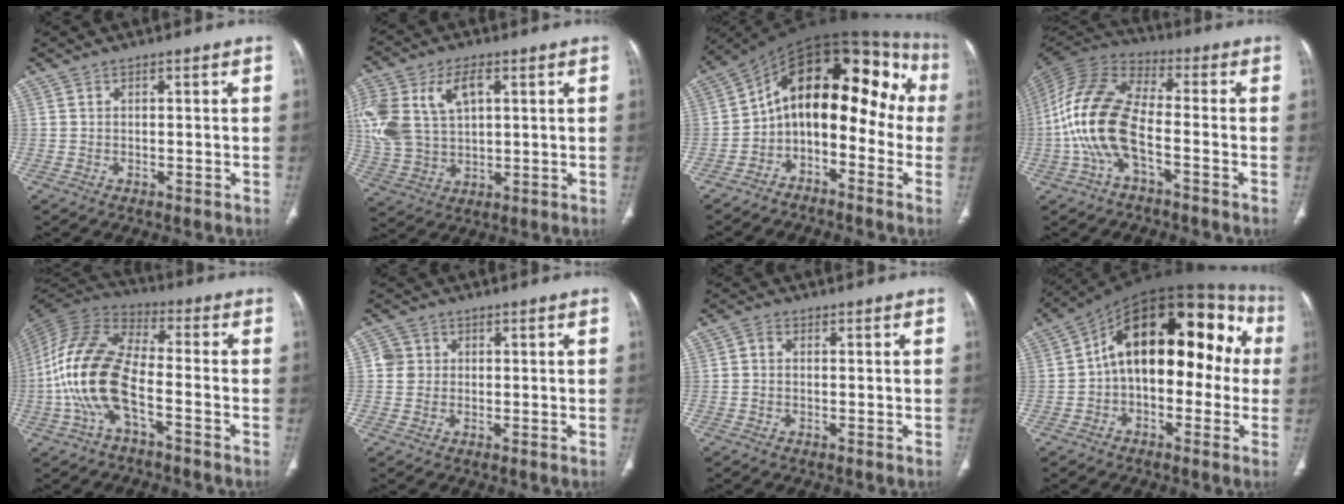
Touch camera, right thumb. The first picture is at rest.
{"total": 18.6, "force": [5.2, 11.9, 13.3], "torque": [-0.315, 0.011, 0.105]}
{"total": 18.8, "force": [-1.9, 10.9, 15.3], "torque": [-0.174, 0.109, -0.040]}
{"total": 15.0, "force": [-4.0, 6.9, 12.7], "torque": [-0.276, 0.038, -0.084]}
{"total": 16.0, "force": [-4.5, 7.2, 13.5], "torque": [-0.291, 0.038, -0.092]}
{"total": 3.1, "force": [0.5, 3.0, 0.6], "torque": [0.009, 0.004, 0.005]}
{"total": 1.5, "force": [0.0, 1.2, 0.9], "torque": [-0.010, 0.005, -0.003]}
{"total": 22.0, "force": [1.4, 12.4, 18.1], "torque": [-0.224, 0.060, 0.006]}